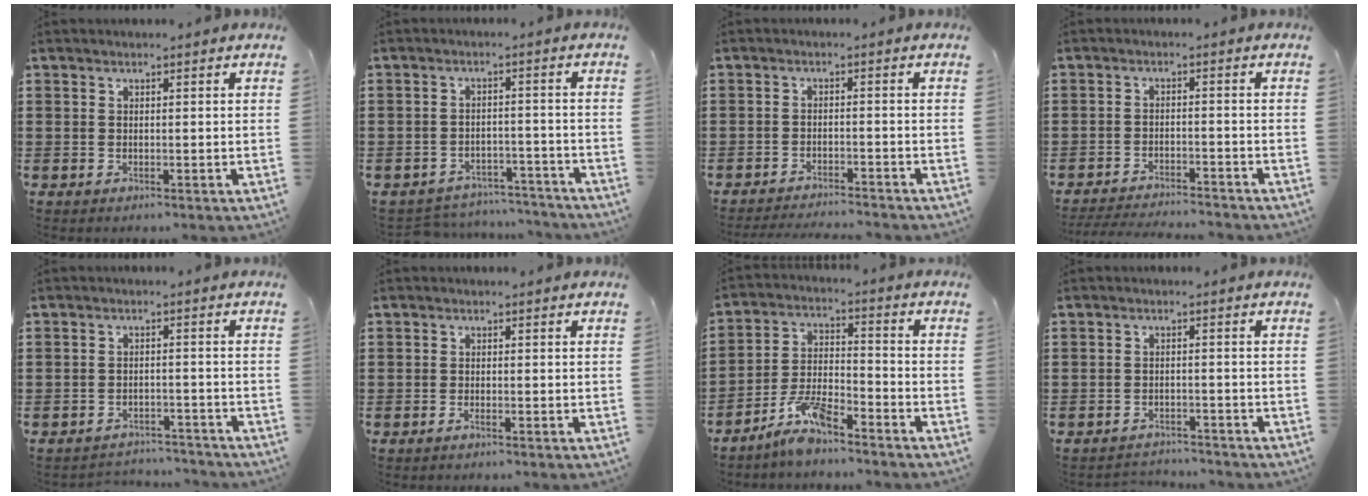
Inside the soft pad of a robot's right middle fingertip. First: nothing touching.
{"total": 4.2, "force": [-4.2, 0.6, 0.0], "torque": [-0.005, 0.004, -0.087]}
{"total": 2.7, "force": [-2.7, -0.1, 0.2], "torque": [-0.007, -0.002, -0.057]}
{"total": 3.6, "force": [-3.6, 0.0, 0.5], "torque": [-0.018, -0.004, -0.077]}
{"total": 2.9, "force": [-2.9, 0.2, -0.1], "torque": [-0.006, -0.003, -0.062]}
{"total": 0.7, "force": [-0.4, -0.1, 0.6], "torque": [-0.012, -0.005, -0.006]}
{"total": 7.3, "force": [-6.0, 1.4, 3.9], "torque": [-0.089, -0.002, -0.116]}
{"total": 2.2, "force": [-2.2, 0.2, -0.1], "torque": [-0.007, -0.003, -0.047]}